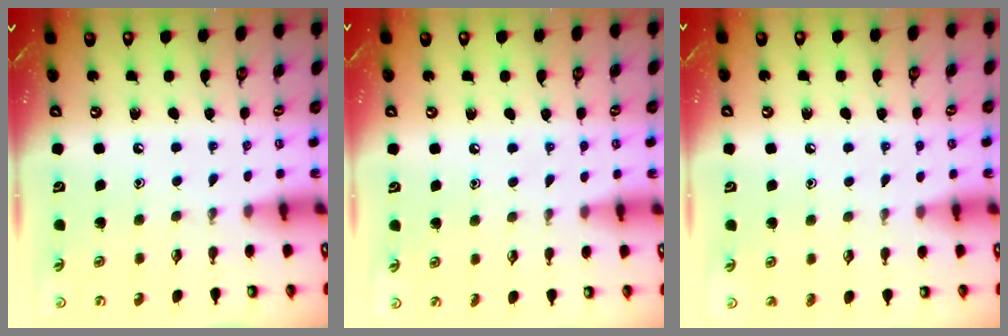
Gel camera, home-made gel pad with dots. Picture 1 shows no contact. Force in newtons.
{"total": 3.3, "press": 3.2, "slide": 0.7}
{"total": 6.9, "press": 6.8, "slide": 0.8}